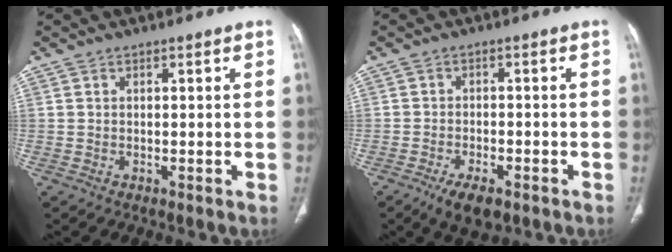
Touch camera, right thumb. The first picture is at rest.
{"total": 6.6, "force": [-4.2, 2.8, 4.3], "torque": [-0.067, 0.005, -0.064]}